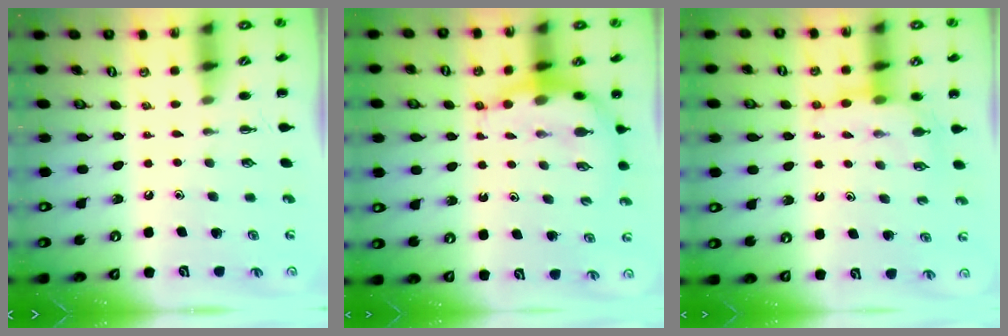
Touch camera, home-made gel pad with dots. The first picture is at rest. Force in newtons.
{"total": 7.1, "press": 6.9, "slide": 1.6}
{"total": 7.7, "press": 7.7, "slide": 0.8}